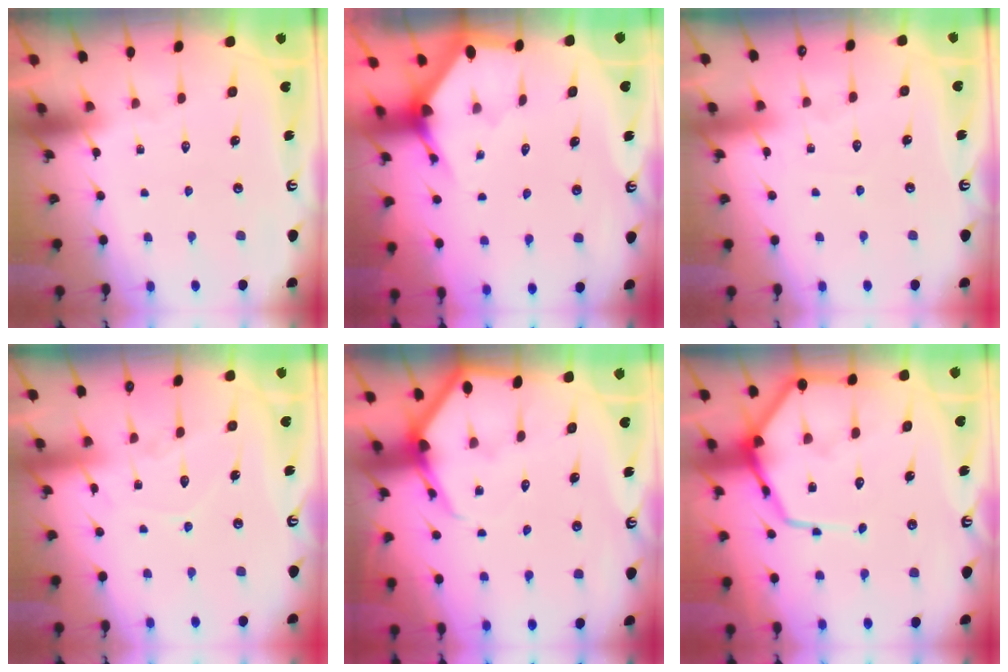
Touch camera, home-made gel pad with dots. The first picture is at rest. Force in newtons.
{"total": 2.9, "press": 2.9, "slide": 0.1}
{"total": 3.2, "press": 3.2, "slide": 0.4}
{"total": 8.3, "press": 8.3, "slide": 0.6}
{"total": 5.4, "press": 5.3, "slide": 0.6}
{"total": 13.0, "press": 13.0, "slide": 1.1}